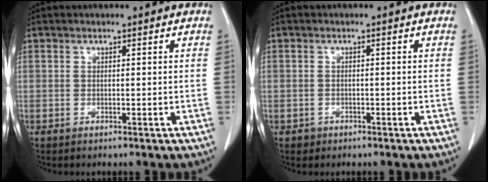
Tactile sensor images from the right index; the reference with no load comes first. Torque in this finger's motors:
{"motor_torque": [-0.13, -0.05, -0.68, -0.21]}